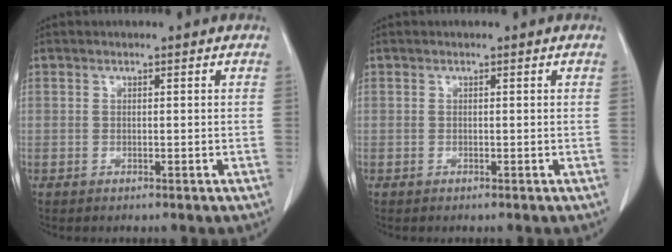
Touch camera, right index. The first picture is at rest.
{"total": 0.0}